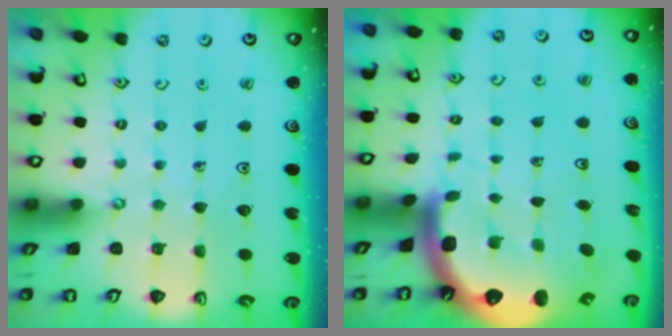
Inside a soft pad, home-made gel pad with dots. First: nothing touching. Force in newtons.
{"total": 7.8, "press": 7.6, "slide": 1.7}